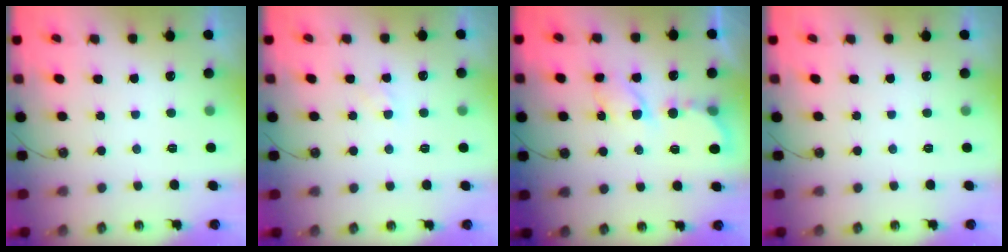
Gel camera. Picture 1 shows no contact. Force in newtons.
{"total": 2.9, "press": 2.8, "slide": 0.4}
{"total": 5.8, "press": 5.8, "slide": 0.6}
{"total": 0.0}